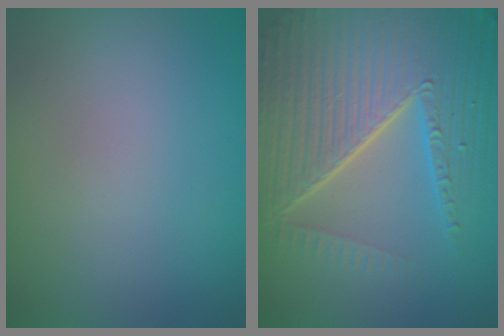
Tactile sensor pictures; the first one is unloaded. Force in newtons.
{"total": 10.1, "press": 6.4, "slide": 7.8}